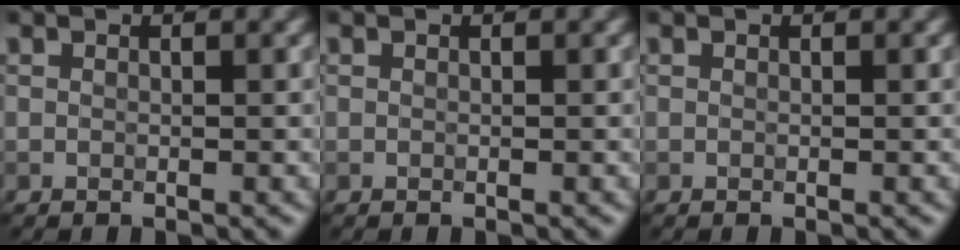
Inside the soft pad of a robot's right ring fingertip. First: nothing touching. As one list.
[{"total": 0.0}, {"total": 0.0}]